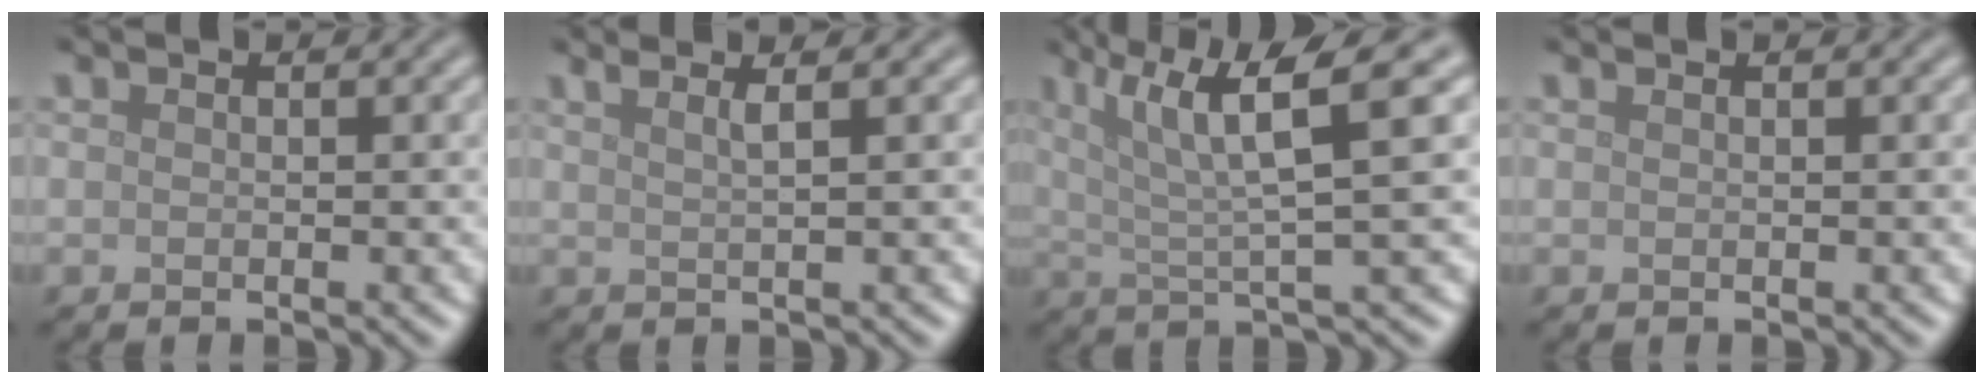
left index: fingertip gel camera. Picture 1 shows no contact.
{"total": 2.8, "force": [1.8, 1.0, 1.8], "torque": [-0.005, 0.009, 0.000]}
{"total": 7.9, "force": [3.6, 1.5, 6.8], "torque": [-0.115, 0.015, 0.064]}
{"total": 0.5, "force": [0.4, 0.2, 0.3], "torque": [-0.003, 0.000, 0.001]}